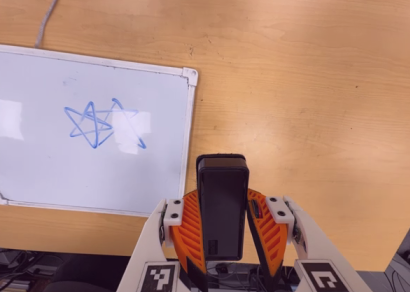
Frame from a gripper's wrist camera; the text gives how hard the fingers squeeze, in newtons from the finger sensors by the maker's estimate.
{"total": 7.9, "left": 5.9, "right": 9.8}